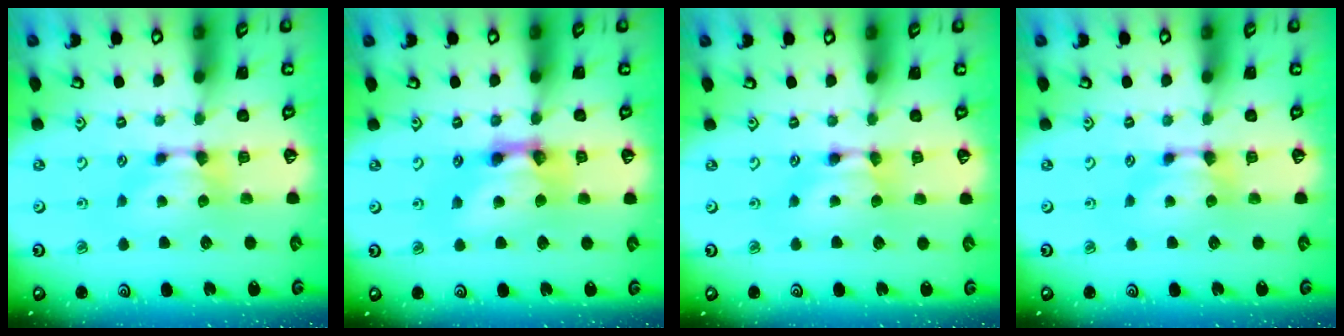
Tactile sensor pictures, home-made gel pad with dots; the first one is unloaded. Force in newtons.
{"total": 6.5, "press": 6.5, "slide": 0.3}
{"total": 1.8, "press": 1.7, "slide": 0.1}
{"total": 0.0}